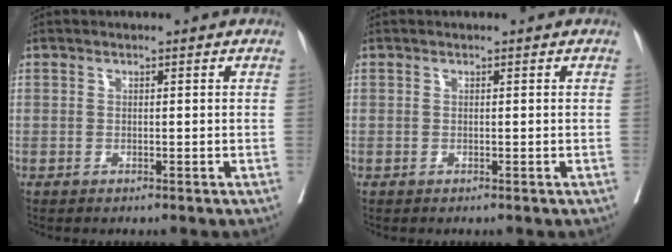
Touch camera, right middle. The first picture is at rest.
{"total": 0.0}